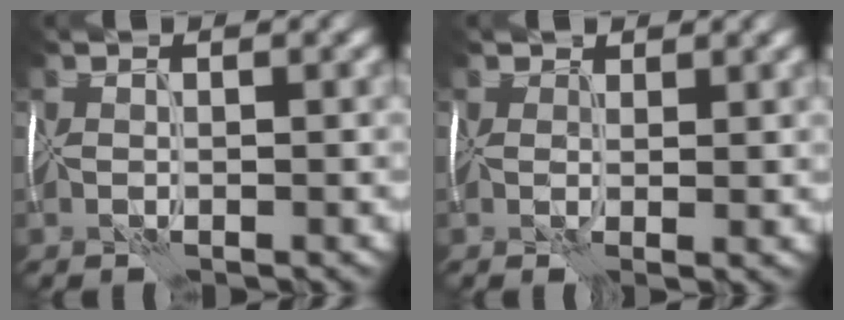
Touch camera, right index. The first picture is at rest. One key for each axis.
{"total": 2.3, "fx": 1.2, "fy": 1.2, "fz": 1.5, "tx": -0.029, "ty": 0.006, "tz": 0.011}